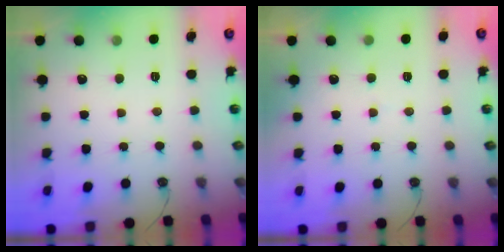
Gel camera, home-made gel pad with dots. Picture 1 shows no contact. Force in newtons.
{"total": 3.5, "press": 3.5, "slide": 0.4}